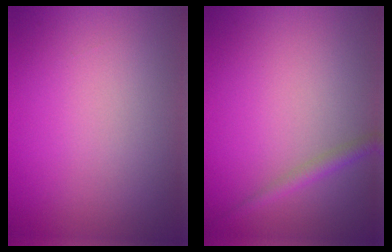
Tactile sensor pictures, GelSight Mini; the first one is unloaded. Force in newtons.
{"total": 1.5, "press": 1.5, "slide": 0.1}